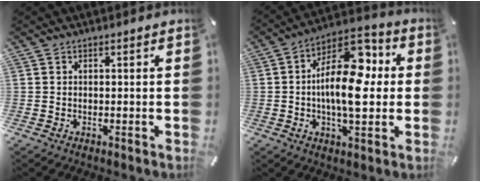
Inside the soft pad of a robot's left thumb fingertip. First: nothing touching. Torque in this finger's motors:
{"motor_torque": [1.67, 1.86, 1.57, -0.12, 0.37]}